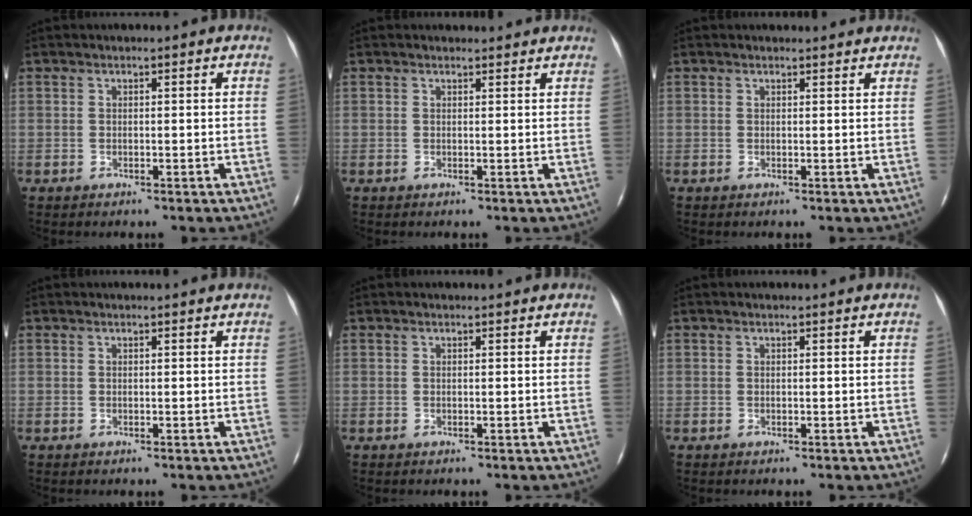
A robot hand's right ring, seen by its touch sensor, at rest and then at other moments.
{"total": 2.6, "force": [2.4, 0.7, 0.5], "torque": [-0.018, 0.009, 0.025]}
{"total": 3.4, "force": [3.2, 0.9, 0.9], "torque": [-0.022, 0.011, 0.033]}
{"total": 2.2, "force": [2.1, 0.0, 0.6], "torque": [-0.017, 0.006, 0.017]}
{"total": 2.0, "force": [1.9, 0.5, 0.5], "torque": [-0.017, 0.007, 0.020]}
{"total": 0.7, "force": [0.7, 0.1, 0.2], "torque": [-0.010, 0.002, 0.006]}